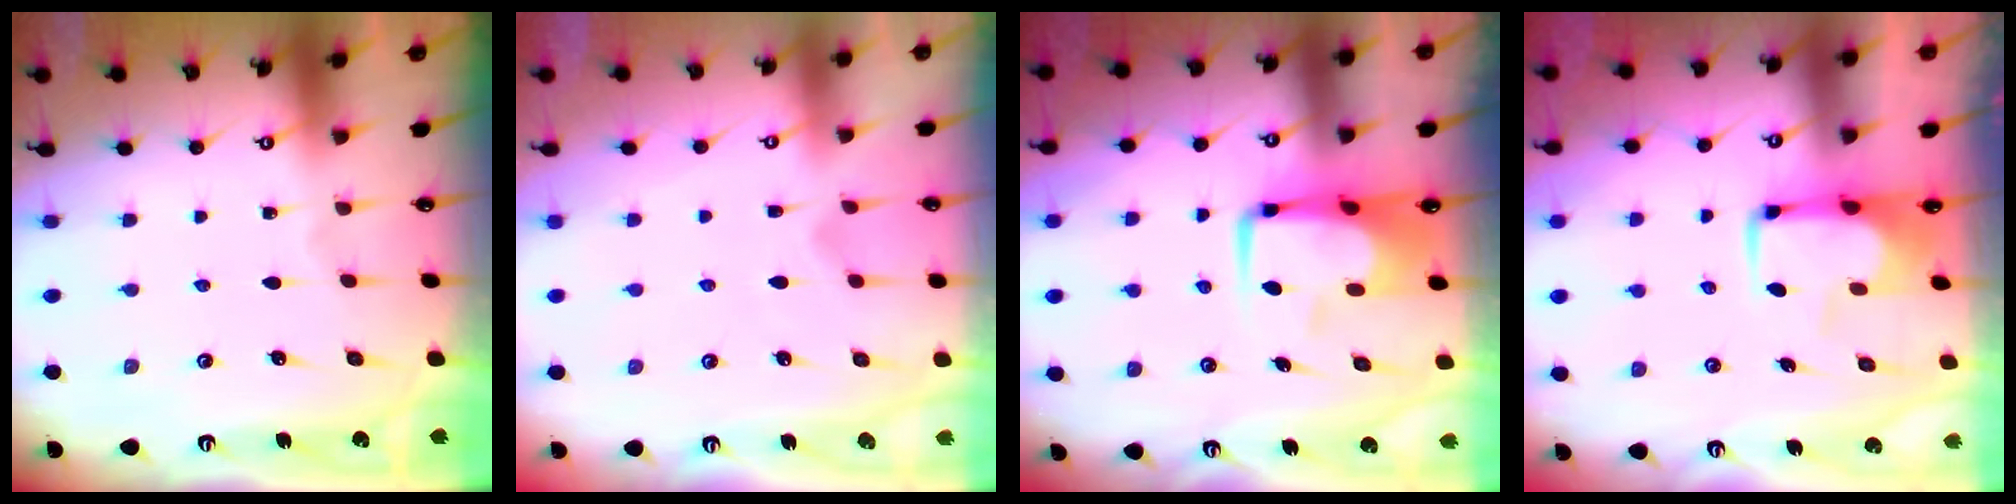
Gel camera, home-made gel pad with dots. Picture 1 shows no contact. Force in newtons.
{"total": 2.3, "press": 2.1, "slide": 1.0}
{"total": 8.2, "press": 8.0, "slide": 1.5}
{"total": 1.2, "press": 1.0, "slide": 0.5}